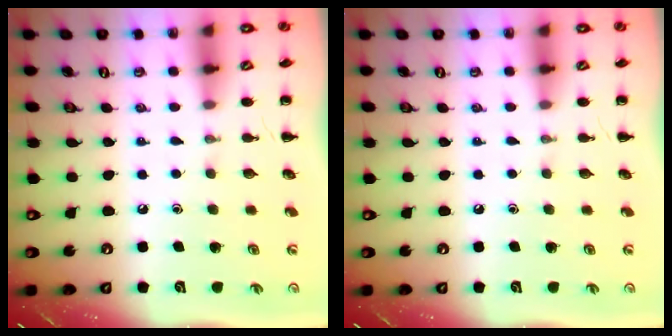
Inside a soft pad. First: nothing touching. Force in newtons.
{"total": 0.0}